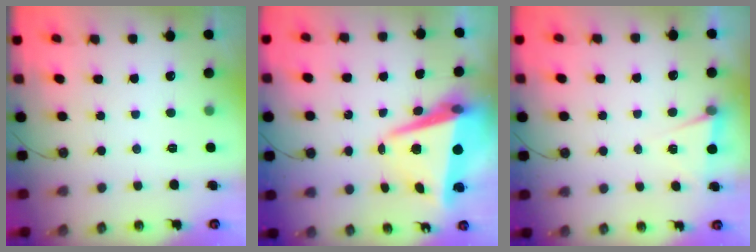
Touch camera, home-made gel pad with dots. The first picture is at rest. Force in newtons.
{"total": 10.6, "press": 10.4, "slide": 2.0}
{"total": 4.9, "press": 2.4, "slide": 4.3}